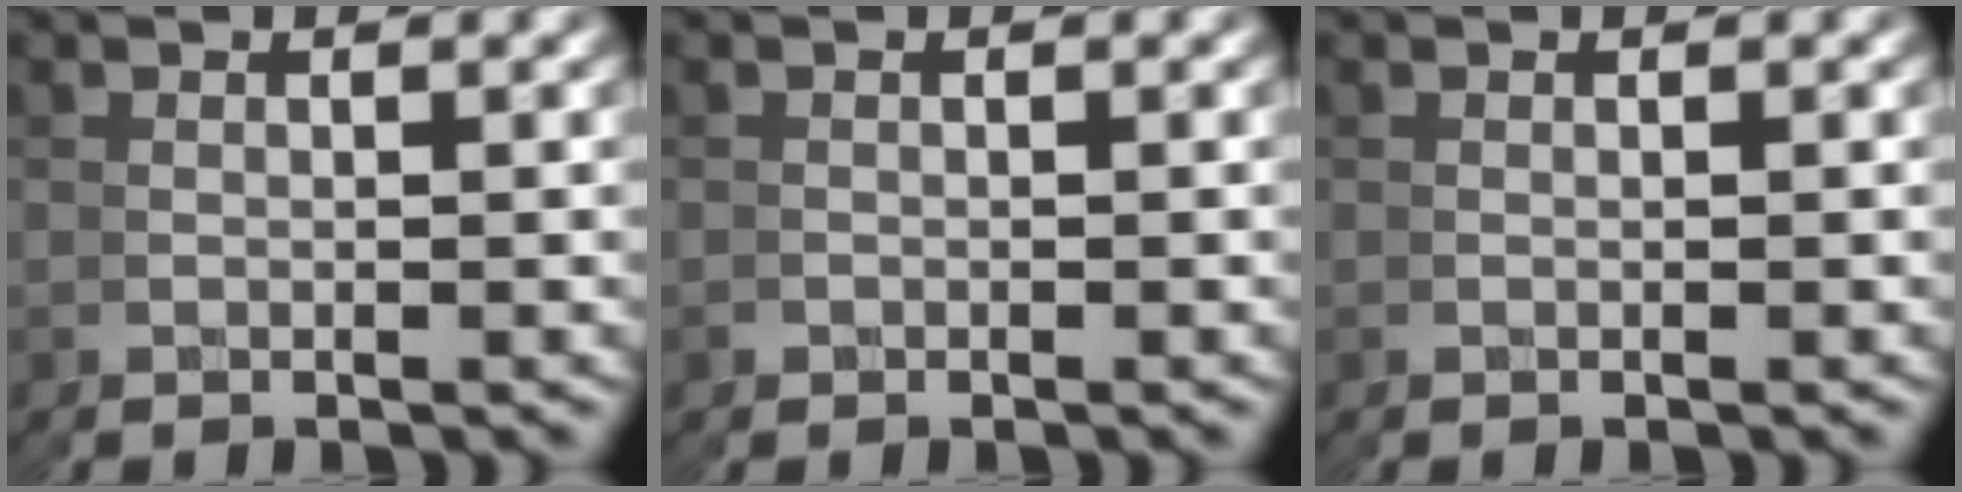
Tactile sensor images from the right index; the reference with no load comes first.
{"total": 0.8, "force": [-0.4, 0.5, -0.4], "torque": [0.007, -0.004, -0.005]}
{"total": 0.0}